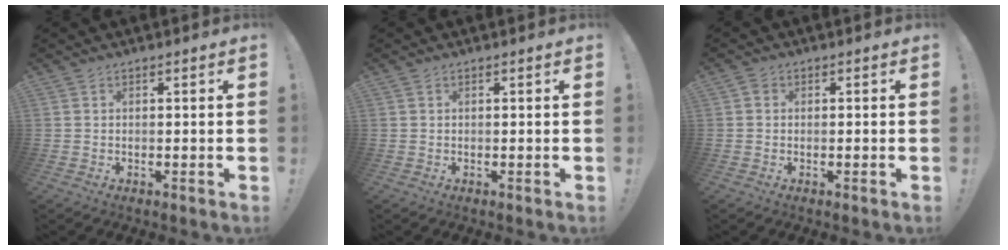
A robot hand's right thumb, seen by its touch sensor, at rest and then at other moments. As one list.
[{"total": 0.0}, {"total": 1.1, "force": [-0.3, 1.1, 0.3], "torque": [-0.013, 0.007, -0.004]}]